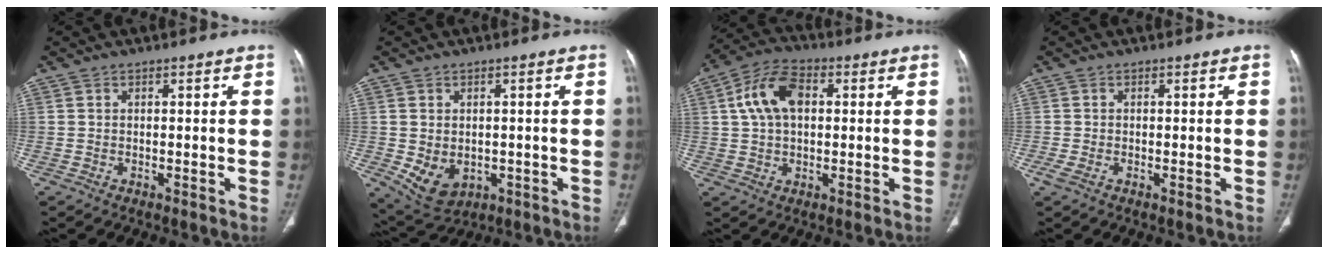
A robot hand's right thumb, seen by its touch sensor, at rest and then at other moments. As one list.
[{"total": 7.5, "force": [-1.3, 5.5, 5.0], "torque": [-0.072, -0.004, 0.003]}, {"total": 10.4, "force": [2.2, 6.5, 7.8], "torque": [-0.143, 0.020, 0.036]}, {"total": 1.5, "force": [-0.5, 0.6, 1.3], "torque": [-0.042, -0.004, -0.013]}]